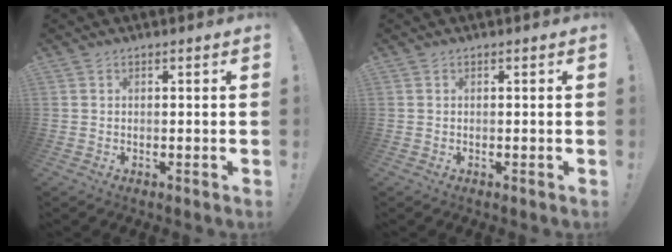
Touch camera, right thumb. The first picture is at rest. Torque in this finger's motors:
{"motor_torque": [0.00, 0.00, 0.00, 0.00, 0.00]}